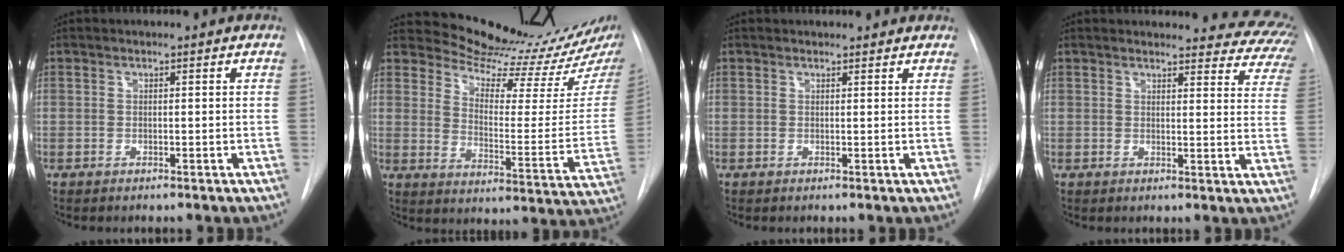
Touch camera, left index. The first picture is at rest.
{"total": 14.6, "force": [14.2, -1.1, 3.1], "torque": [-0.049, -0.114, 0.191]}
{"total": 2.3, "force": [2.1, 0.9, 0.3], "torque": [-0.002, 0.007, 0.015]}
{"total": 16.9, "force": [15.8, 4.8, 3.6], "torque": [-0.009, -0.067, 0.140]}